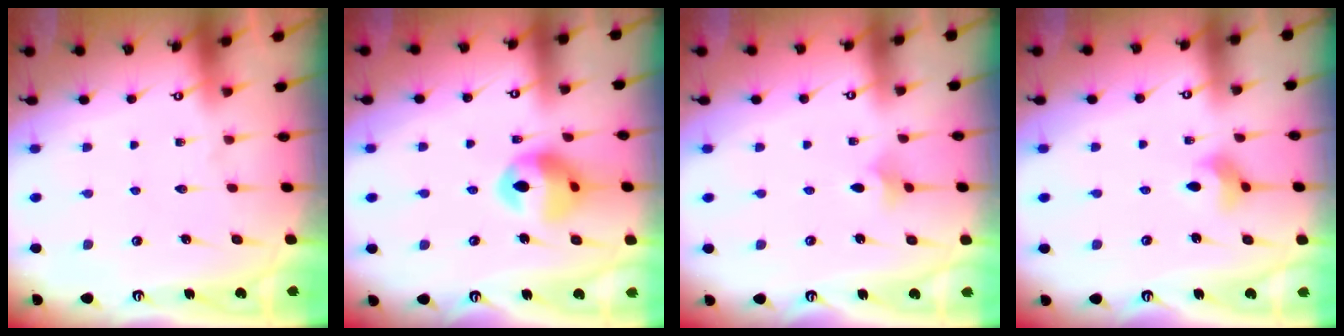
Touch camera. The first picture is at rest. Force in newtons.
{"total": 12.1, "press": 12.1, "slide": 1.2}
{"total": 3.3, "press": 3.3, "slide": 0.8}
{"total": 6.3, "press": 6.1, "slide": 1.7}